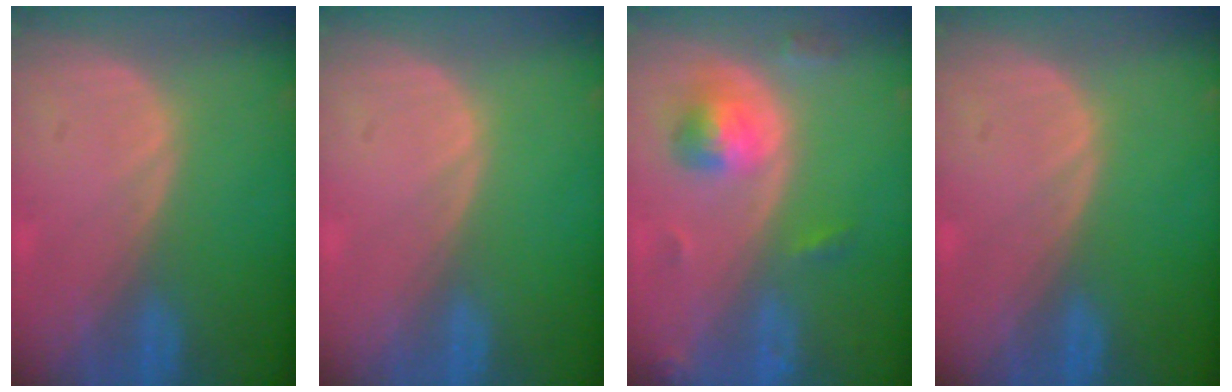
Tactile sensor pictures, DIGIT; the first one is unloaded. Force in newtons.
{"total": 0.0}
{"total": 5.1, "press": 5.0, "slide": 1.0}
{"total": 0.0}